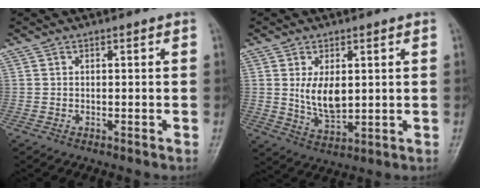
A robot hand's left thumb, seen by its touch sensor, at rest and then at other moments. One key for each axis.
{"total": 7.0, "fx": 1.3, "fy": 4.0, "fz": 5.7, "tx": -0.088, "ty": -0.018, "tz": 0.035}